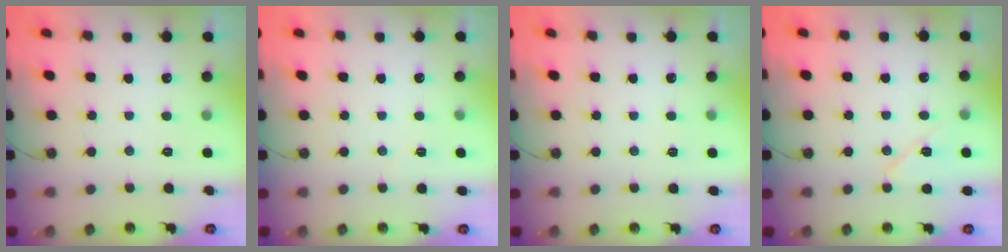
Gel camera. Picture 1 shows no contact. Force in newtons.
{"total": 2.2, "press": 2.2, "slide": 0.7}
{"total": 2.6, "press": 1.3, "slide": 2.2}
{"total": 12.2, "press": 6.1, "slide": 10.6}